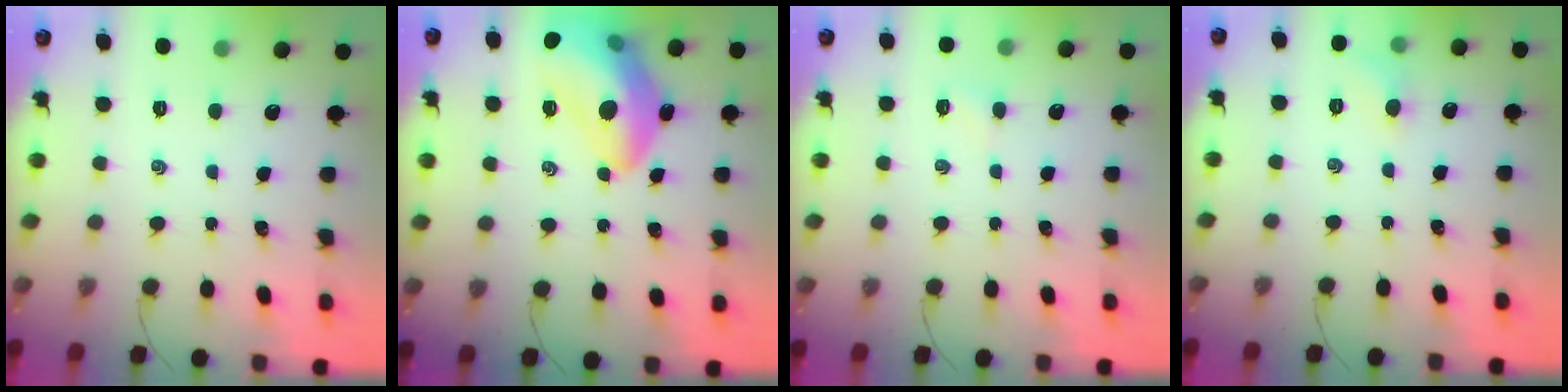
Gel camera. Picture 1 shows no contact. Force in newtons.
{"total": 21.4, "press": 21.0, "slide": 3.9}
{"total": 1.6, "press": 1.5, "slide": 0.5}
{"total": 5.2, "press": 5.0, "slide": 1.5}